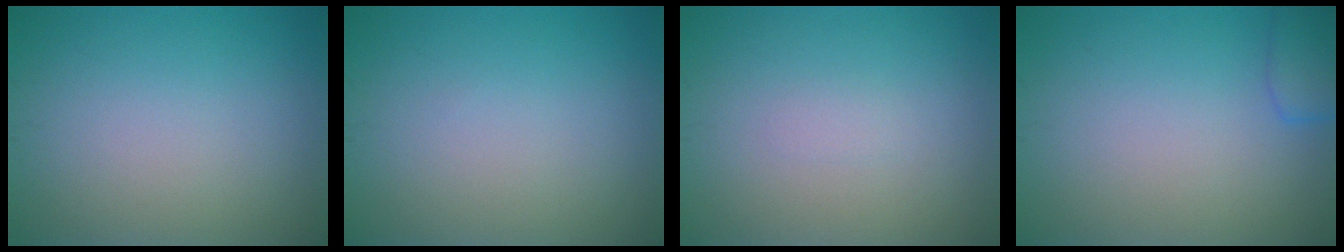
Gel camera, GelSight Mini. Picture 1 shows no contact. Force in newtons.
{"total": 0.0}
{"total": 0.7, "press": 0.7, "slide": 0.1}
{"total": 2.2, "press": 2.2, "slide": 0.1}